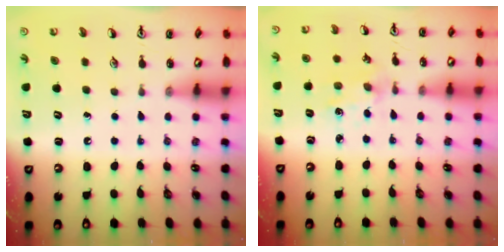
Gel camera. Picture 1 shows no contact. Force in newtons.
{"total": 2.5, "press": 2.5, "slide": 0.5}